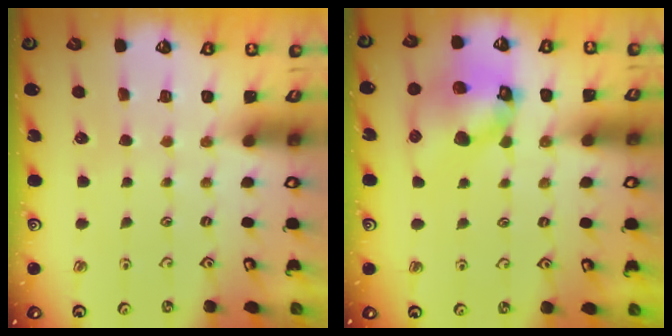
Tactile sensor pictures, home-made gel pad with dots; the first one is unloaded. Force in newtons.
{"total": 12.0, "press": 11.9, "slide": 1.8}